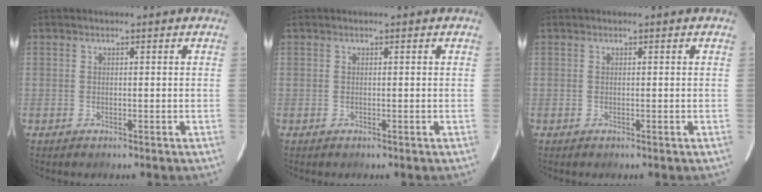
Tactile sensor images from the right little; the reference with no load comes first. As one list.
[{"total": 0.0}, {"total": 0.0}]